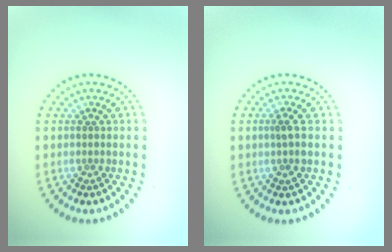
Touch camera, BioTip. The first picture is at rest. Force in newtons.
{"total": 1.1, "press": 1.0, "slide": 0.4}